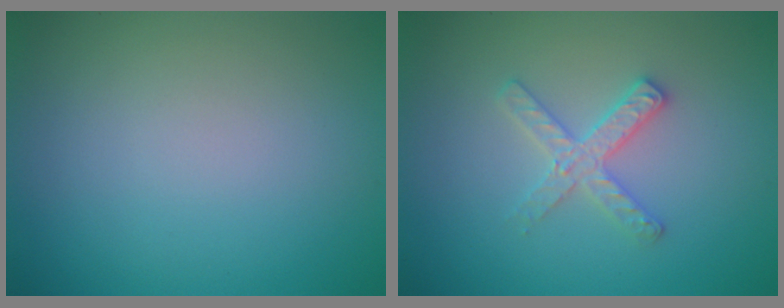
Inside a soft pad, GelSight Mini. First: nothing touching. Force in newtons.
{"total": 2.6, "press": 2.5, "slide": 0.4}